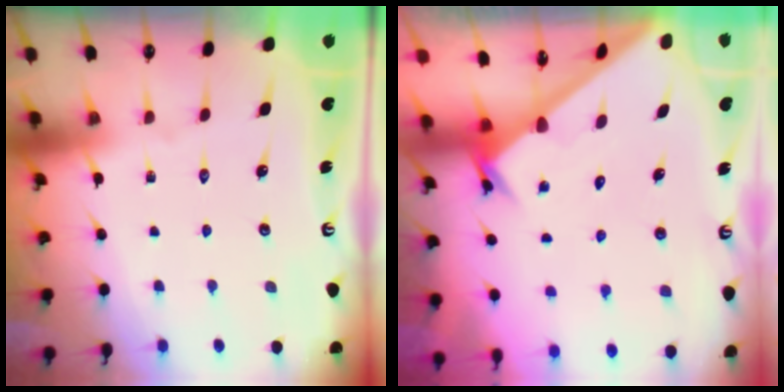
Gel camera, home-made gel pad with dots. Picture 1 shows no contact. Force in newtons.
{"total": 2.5, "press": 2.5, "slide": 0.2}